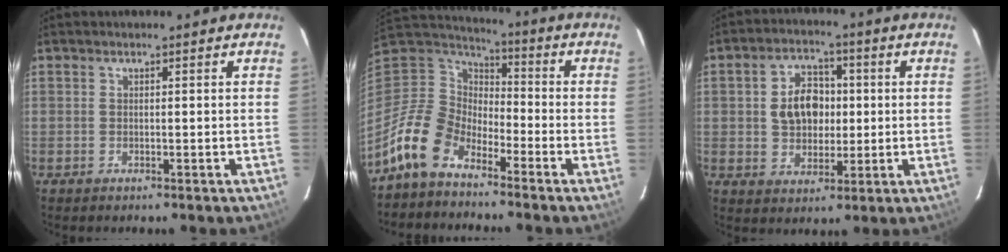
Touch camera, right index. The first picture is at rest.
{"total": 13.2, "force": [-9.2, 7.2, 6.1], "torque": [-0.134, 0.011, -0.182]}
{"total": 9.1, "force": [0.9, 6.8, 6.0], "torque": [-0.113, 0.024, 0.023]}